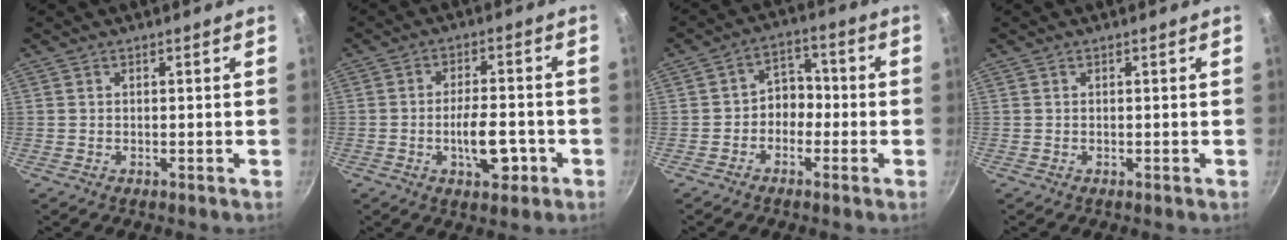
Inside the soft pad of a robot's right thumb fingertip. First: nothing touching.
{"total": 8.3, "force": [-2.9, 3.8, 6.9], "torque": [-0.087, 0.017, -0.044]}
{"total": 5.6, "force": [-1.5, 4.5, 2.9], "torque": [0.002, 0.030, -0.037]}
{"total": 0.0}